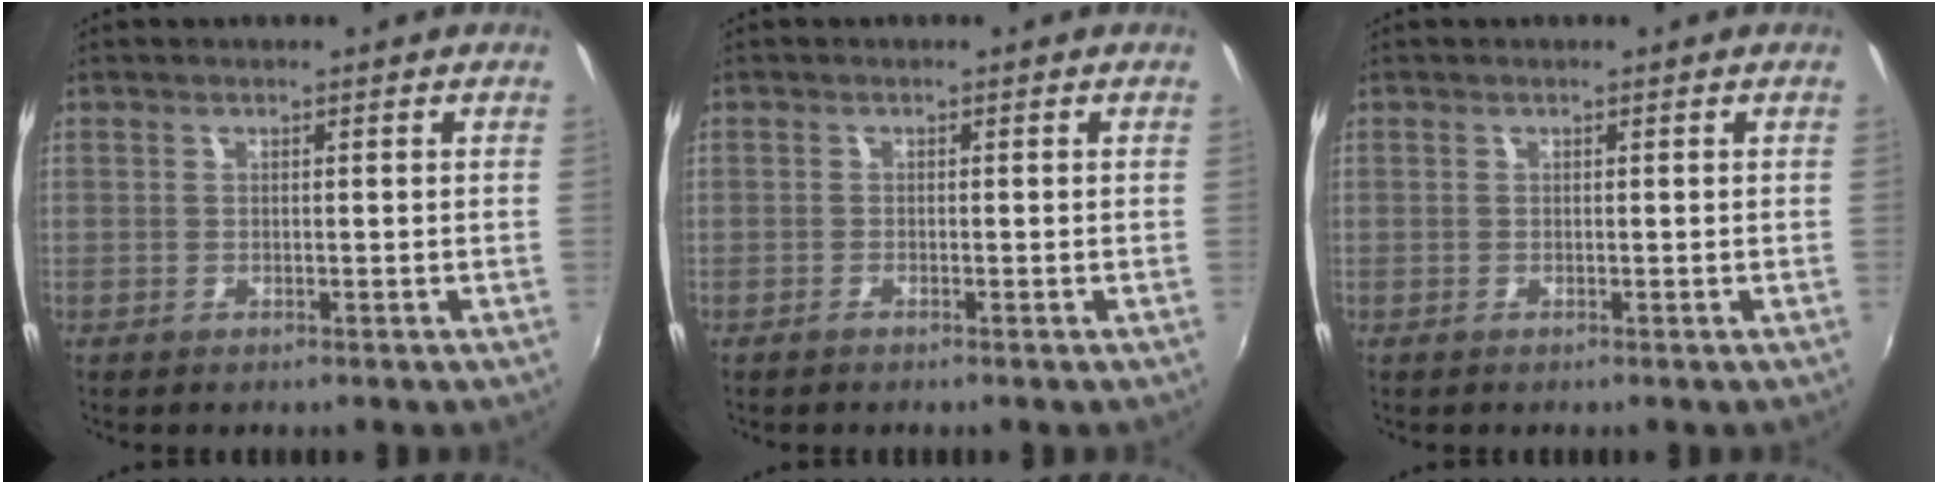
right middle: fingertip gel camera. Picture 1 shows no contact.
{"total": 0.5, "force": [-0.5, 0.0, 0.2], "torque": [-0.003, -0.001, -0.013]}
{"total": 0.0}